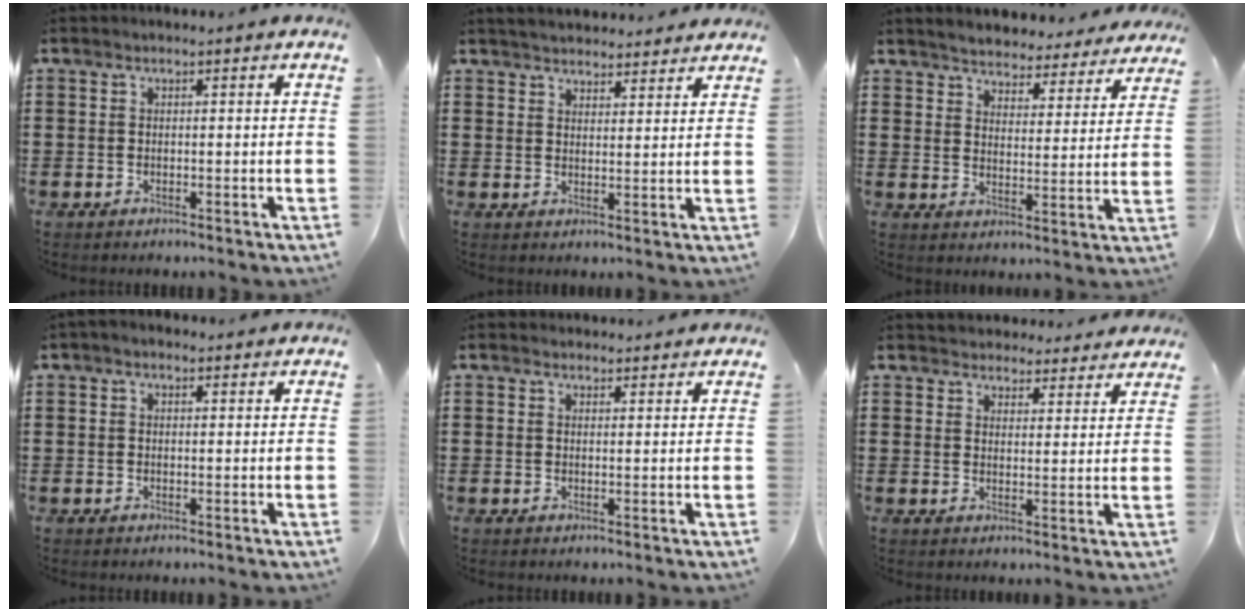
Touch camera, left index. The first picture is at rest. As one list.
[{"total": 3.2, "force": [3.2, 0.3, 0.2], "torque": [-0.013, -0.011, 0.059]}, {"total": 4.1, "force": [4.1, 0.1, -0.1], "torque": [-0.023, -0.030, 0.068]}, {"total": 1.1, "force": [0.6, 0.5, 0.7], "torque": [-0.014, 0.005, 0.011]}, {"total": 1.6, "force": [1.5, 0.4, 0.1], "torque": [-0.005, 0.002, 0.030]}, {"total": 3.6, "force": [3.5, 0.7, -0.1], "torque": [-0.003, -0.016, 0.063]}]